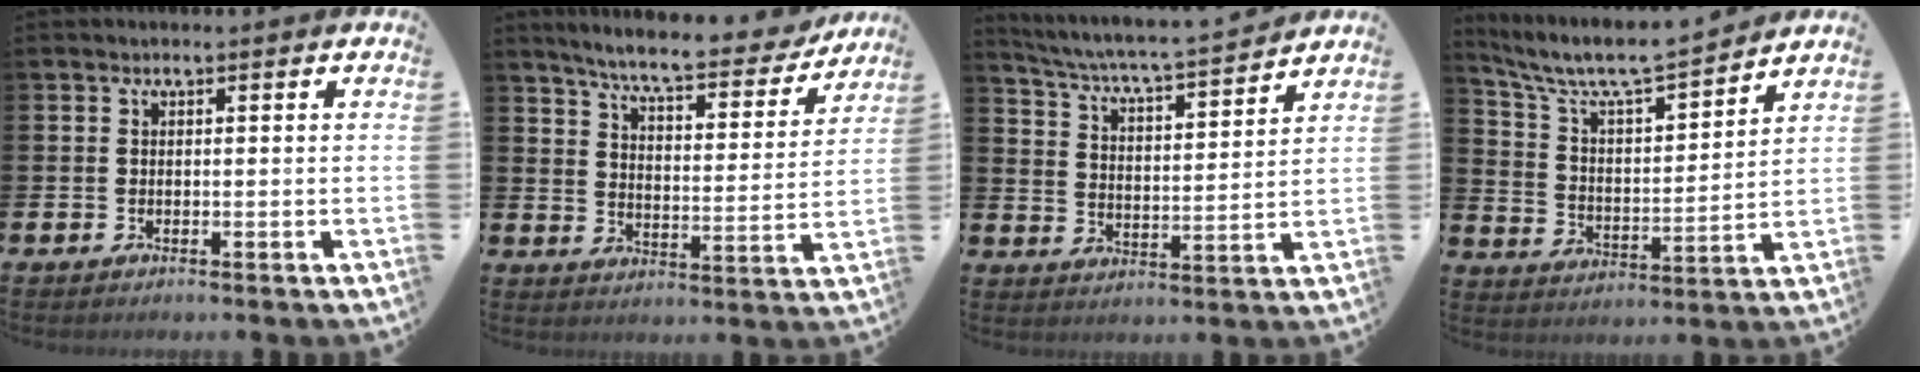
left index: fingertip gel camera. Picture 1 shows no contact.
{"total": 7.7, "force": [7.1, 1.0, 2.8], "torque": [-0.078, -0.048, 0.119]}
{"total": 5.6, "force": [5.3, -0.1, 1.6], "torque": [-0.056, -0.049, 0.085]}
{"total": 8.1, "force": [7.5, 1.1, 2.7], "torque": [-0.089, -0.056, 0.128]}